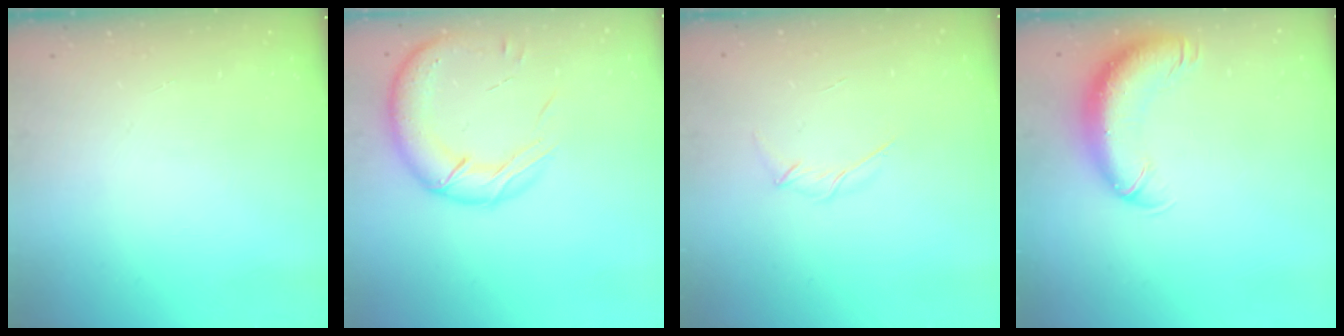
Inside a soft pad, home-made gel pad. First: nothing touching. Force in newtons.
{"total": 17.6, "press": 17.1, "slide": 4.2}
{"total": 4.1, "press": 3.9, "slide": 1.1}
{"total": 13.0, "press": 12.7, "slide": 2.9}